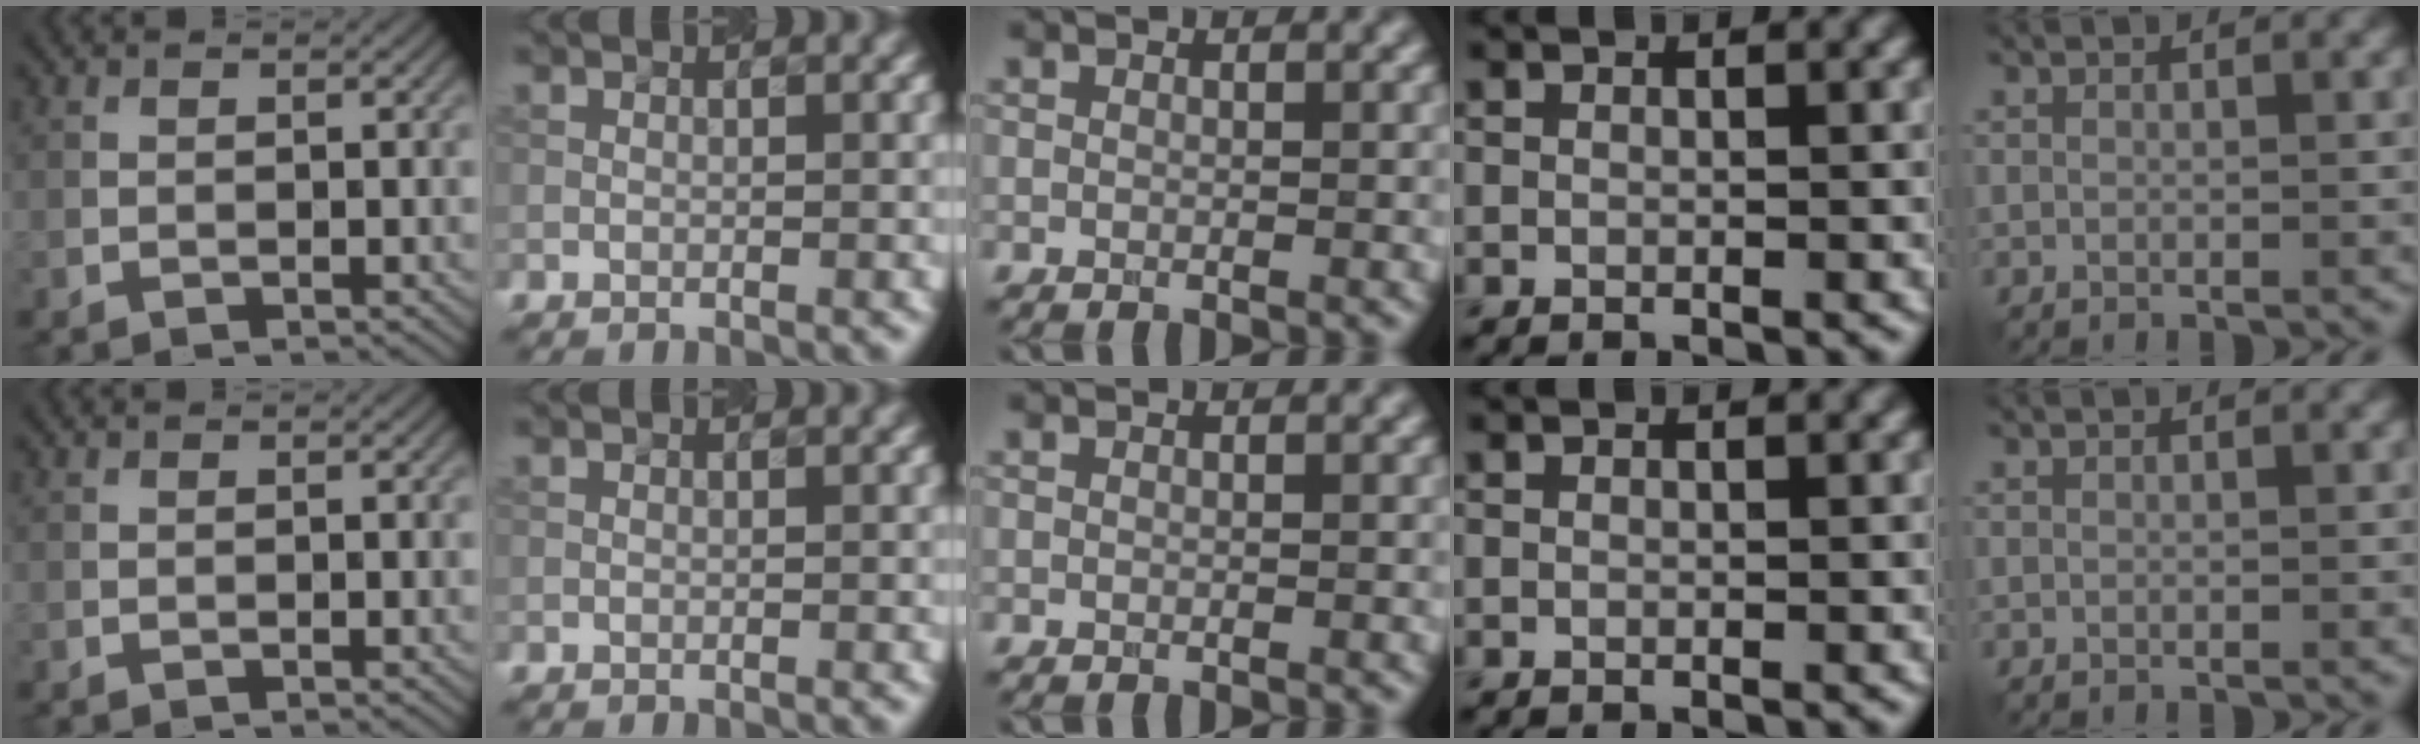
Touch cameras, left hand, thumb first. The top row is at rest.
{}